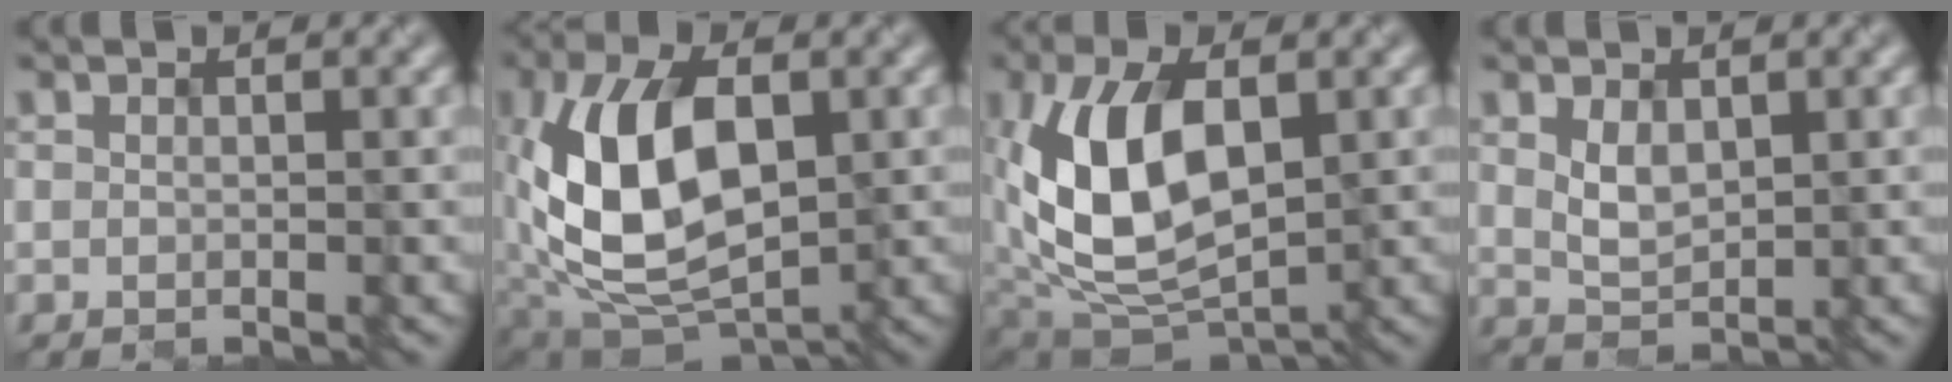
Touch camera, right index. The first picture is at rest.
{"total": 10.6, "force": [0.1, 6.1, 8.7], "torque": [-0.174, 0.002, 0.004]}
{"total": 9.2, "force": [0.6, 5.2, 7.5], "torque": [-0.158, 0.000, 0.014]}
{"total": 1.8, "force": [0.6, 1.2, 1.3], "torque": [-0.036, -0.003, 0.024]}